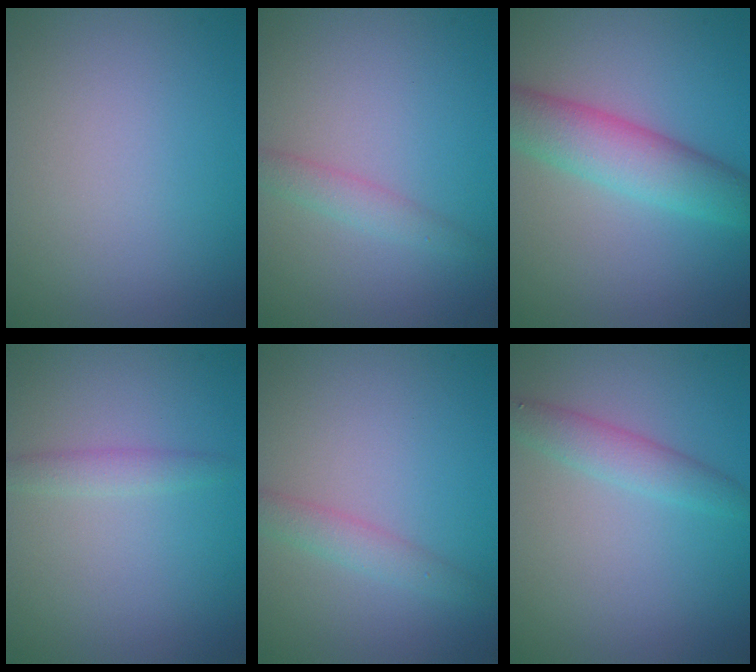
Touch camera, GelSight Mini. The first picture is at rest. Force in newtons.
{"total": 1.6, "press": 1.6, "slide": 0.0}
{"total": 5.6, "press": 5.6, "slide": 0.3}
{"total": 1.4, "press": 1.4, "slide": 0.0}
{"total": 1.9, "press": 1.9, "slide": 0.0}
{"total": 2.4, "press": 2.4, "slide": 0.1}